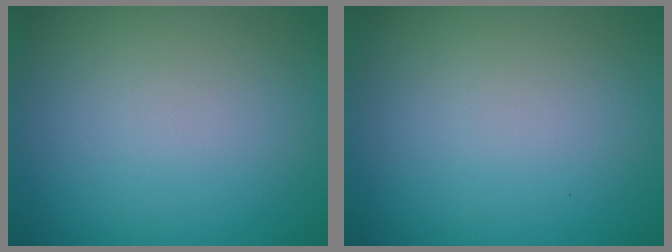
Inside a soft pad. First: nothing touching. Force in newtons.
{"total": 0.0}